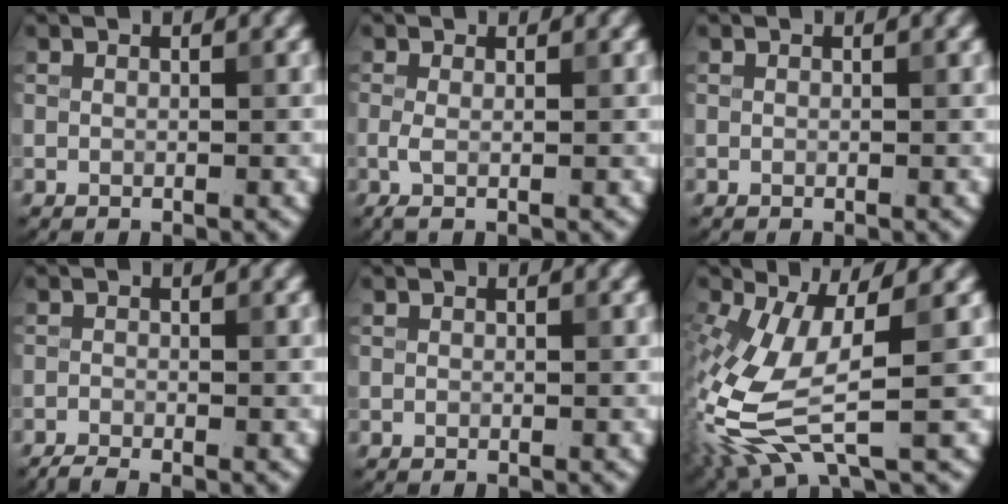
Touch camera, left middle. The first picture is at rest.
{"total": 1.4, "force": [-0.2, 0.3, 1.3], "torque": [-0.028, -0.005, -0.005]}
{"total": 0.0}
{"total": 1.5, "force": [-1.4, 0.1, 0.7], "torque": [-0.013, -0.005, -0.033]}
{"total": 0.0}
{"total": 8.8, "force": [-2.1, 3.4, 7.9], "torque": [-0.200, -0.007, -0.045]}